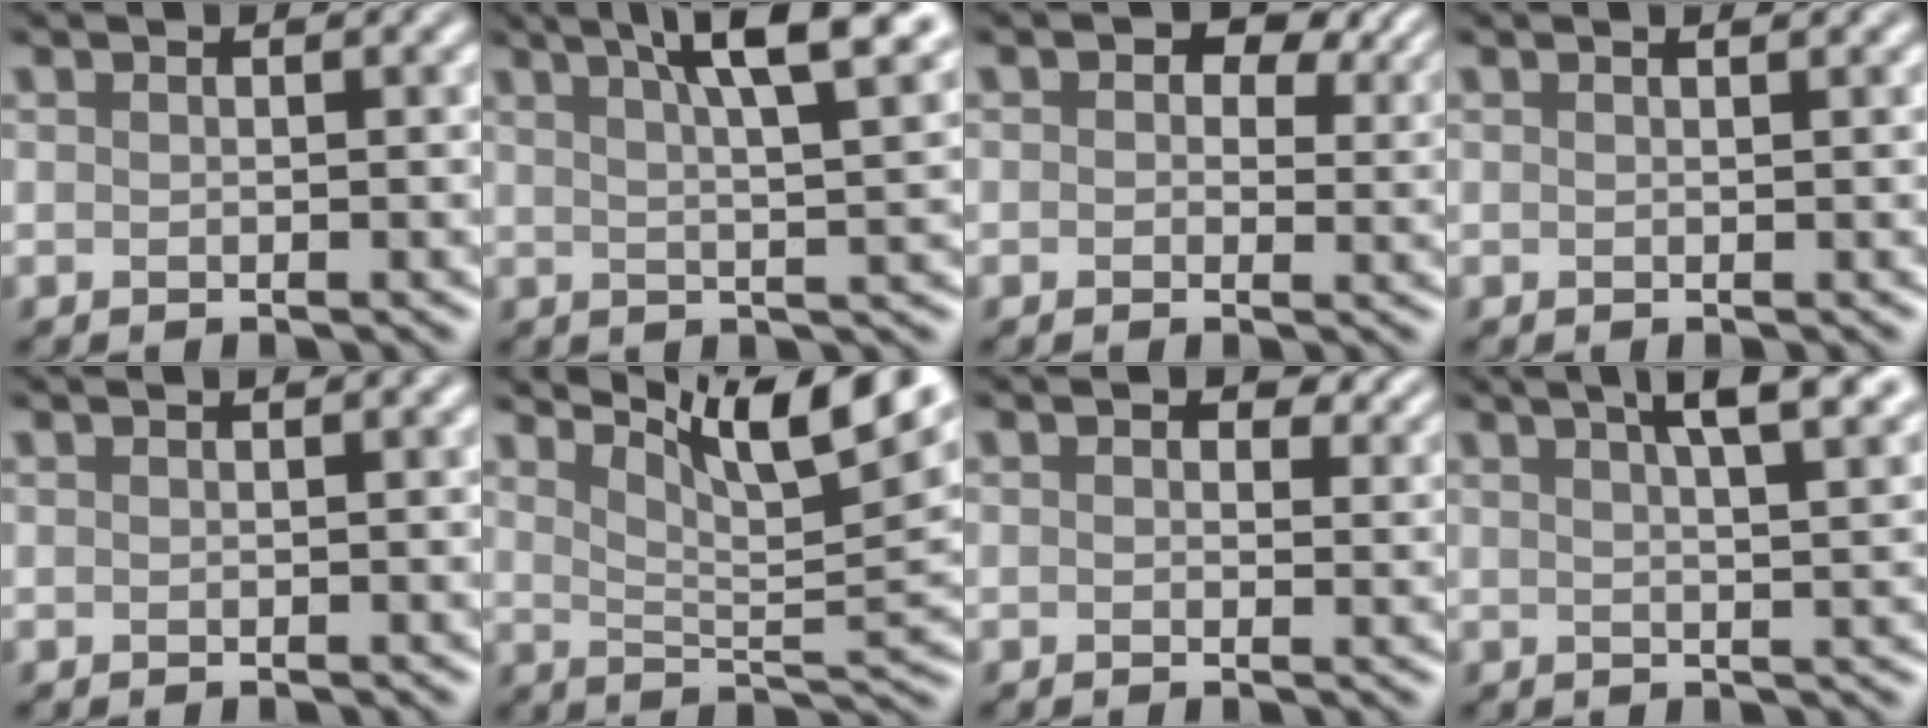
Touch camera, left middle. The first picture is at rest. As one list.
[{"total": 9.0, "force": [4.9, 2.2, 7.1], "torque": [-0.072, 0.031, 0.053]}, {"total": 5.4, "force": [2.4, 3.4, 3.5], "torque": [-0.042, -0.001, 0.023]}, {"total": 0.9, "force": [0.6, 0.3, 0.6], "torque": [-0.006, 0.002, 0.004]}, {"total": 0.7, "force": [0.2, 0.1, 0.7], "torque": [-0.009, 0.005, 0.004]}, {"total": 10.4, "force": [7.3, 1.8, 7.1], "torque": [-0.106, 0.009, 0.114]}, {"total": 2.2, "force": [1.0, 1.2, 1.5], "torque": [-0.016, -0.001, 0.015]}, {"total": 7.5, "force": [4.4, 2.4, 5.6], "torque": [-0.043, 0.038, 0.032]}]